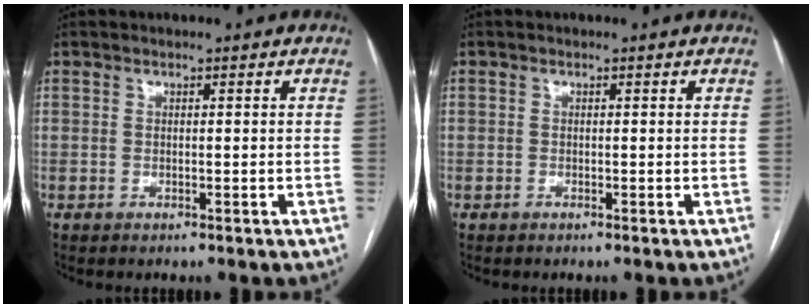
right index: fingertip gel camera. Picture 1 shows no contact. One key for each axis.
{"total": 0.5, "fx": -0.2, "fy": 0.5, "fz": -0.1, "tx": 0.000, "ty": 0.006, "tz": -0.007}